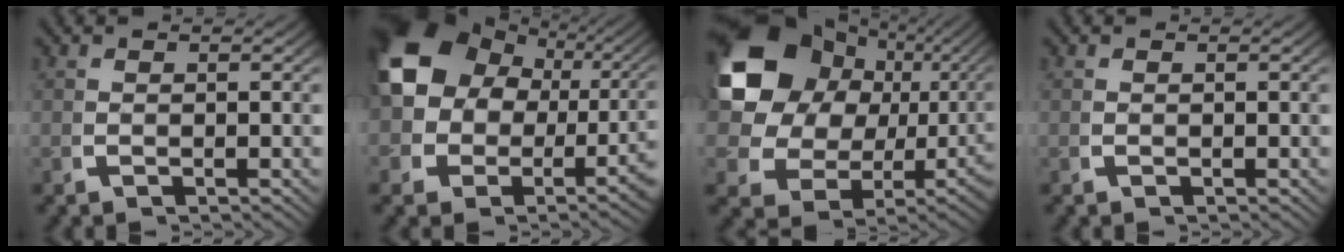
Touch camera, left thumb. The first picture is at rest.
{"total": 11.9, "force": [0.7, 9.6, 6.9], "torque": [-0.162, -0.026, 0.021]}
{"total": 17.0, "force": [2.6, 13.0, 10.7], "torque": [-0.237, -0.031, 0.052]}
{"total": 0.0}